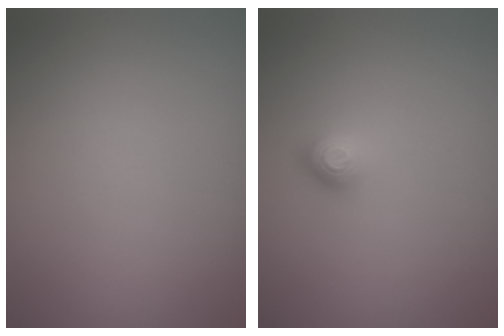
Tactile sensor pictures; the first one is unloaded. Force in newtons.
{"total": 1.6, "press": 1.2, "slide": 1.1}